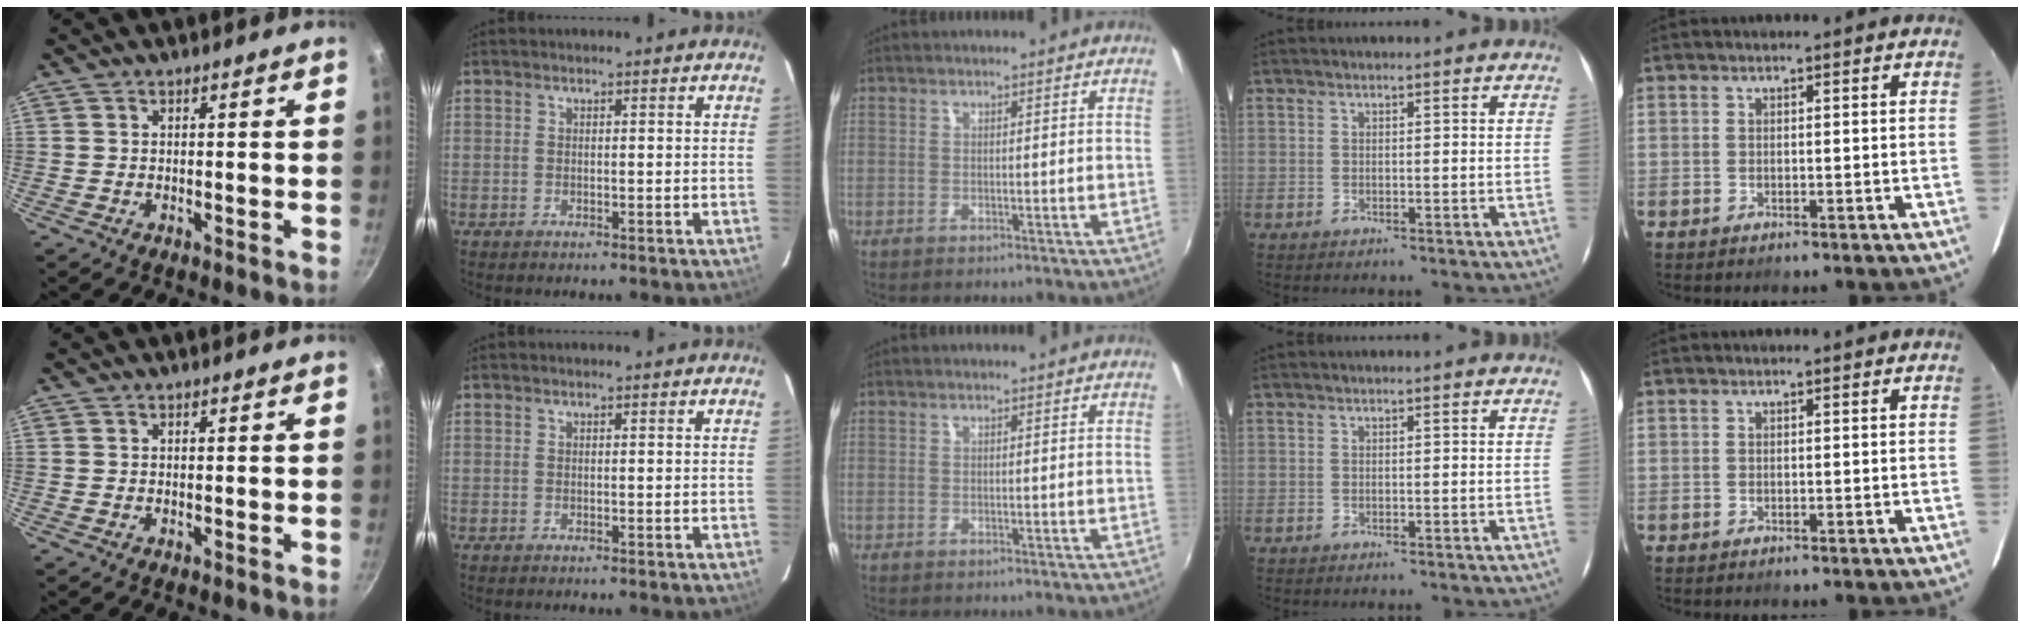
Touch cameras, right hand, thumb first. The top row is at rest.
{}